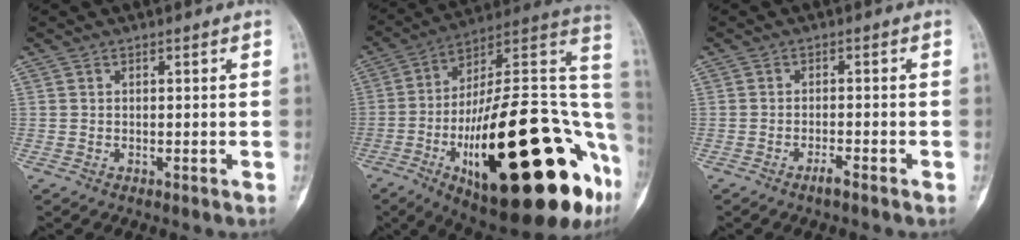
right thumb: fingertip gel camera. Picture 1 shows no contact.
{"total": 38.9, "force": [-11.6, 12.6, 35.0], "torque": [-0.444, 0.037, -0.179]}
{"total": 2.0, "force": [-1.5, 0.0, 1.3], "torque": [-0.028, 0.005, -0.031]}